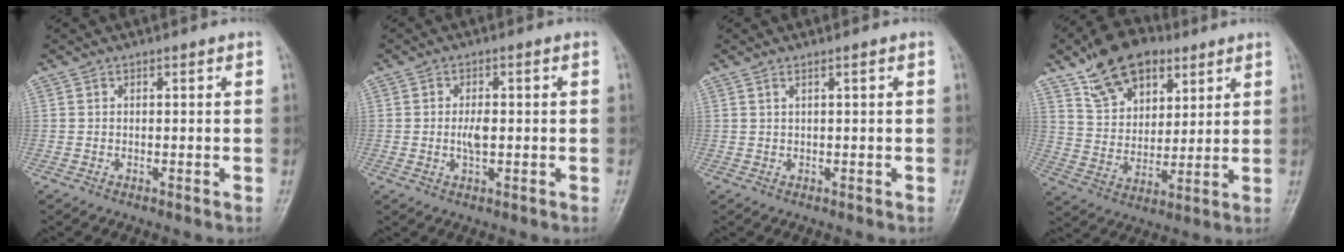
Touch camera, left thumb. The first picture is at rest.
{"total": 3.5, "force": [-0.2, 1.5, 3.1], "torque": [-0.060, 0.004, -0.004]}
{"total": 1.0, "force": [0.4, -0.2, 0.9], "torque": [-0.023, 0.003, 0.011]}
{"total": 14.8, "force": [8.7, 8.9, 8.1], "torque": [-0.103, -0.029, 0.156]}